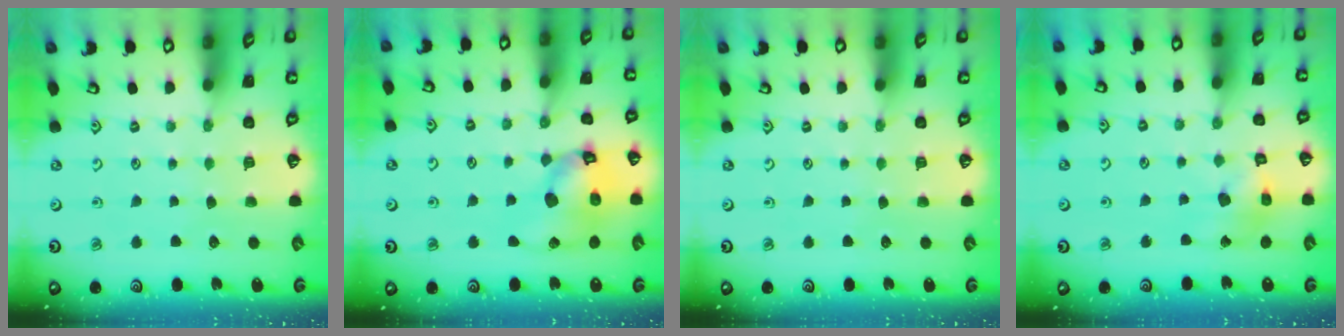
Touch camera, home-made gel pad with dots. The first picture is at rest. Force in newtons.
{"total": 14.1, "press": 13.9, "slide": 2.0}
{"total": 0.0}
{"total": 11.2, "press": 11.1, "slide": 1.5}